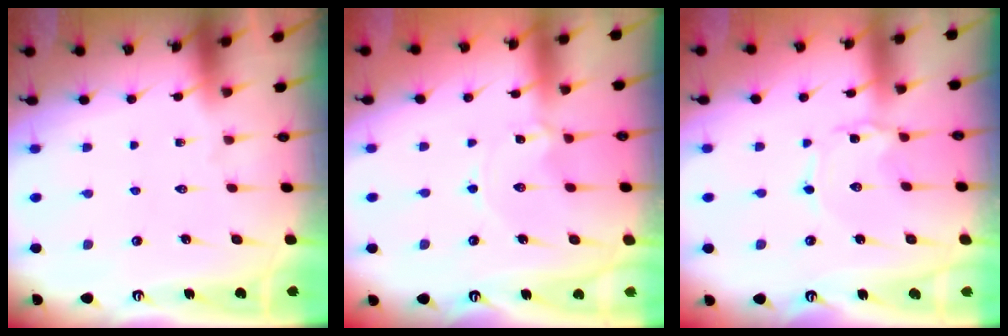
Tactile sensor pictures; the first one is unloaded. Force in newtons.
{"total": 0.7, "press": 0.7, "slide": 0.0}
{"total": 0.9, "press": 0.9, "slide": 0.1}